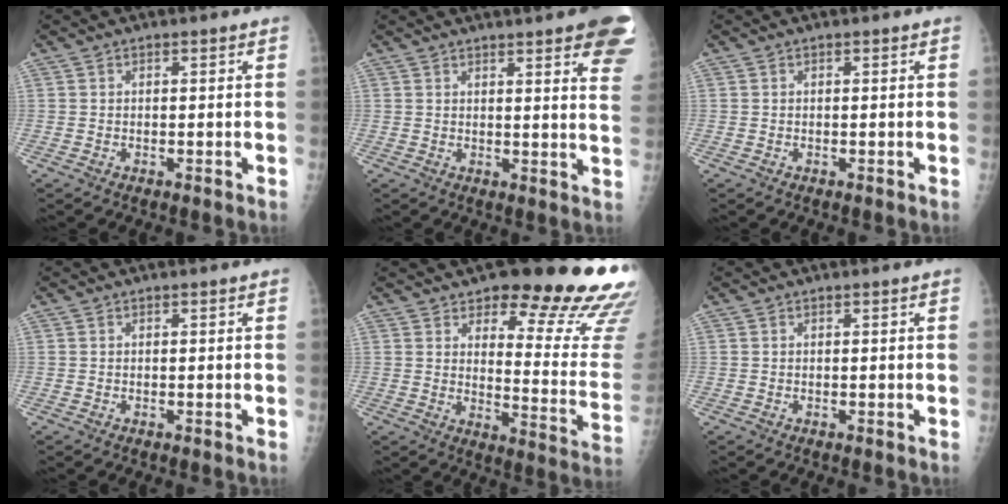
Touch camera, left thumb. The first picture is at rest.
{"total": 15.0, "force": [9.2, 2.9, 11.5], "torque": [-0.123, -0.030, 0.092]}
{"total": 0.0}
{"total": 0.0}
{"total": 22.3, "force": [16.3, 6.3, 13.8], "torque": [-0.125, -0.113, 0.196]}
{"total": 0.0}